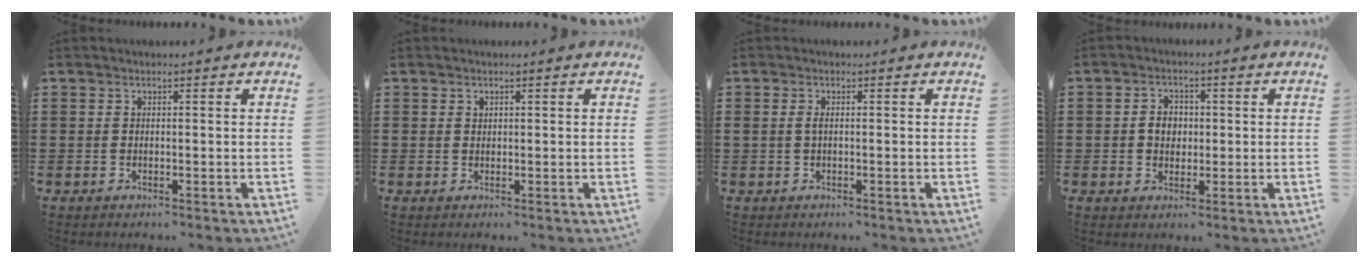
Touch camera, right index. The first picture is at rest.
{"total": 0.7, "force": [0.4, 0.5, 0.1], "torque": [-0.004, 0.001, 0.009]}
{"total": 1.1, "force": [-0.1, 0.3, 1.0], "torque": [-0.028, -0.002, -0.005]}
{"total": 3.1, "force": [0.0, 2.5, 1.9], "torque": [-0.043, 0.009, -0.003]}